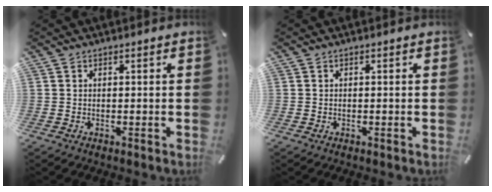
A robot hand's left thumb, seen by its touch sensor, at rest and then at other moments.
{"total": 0.0}